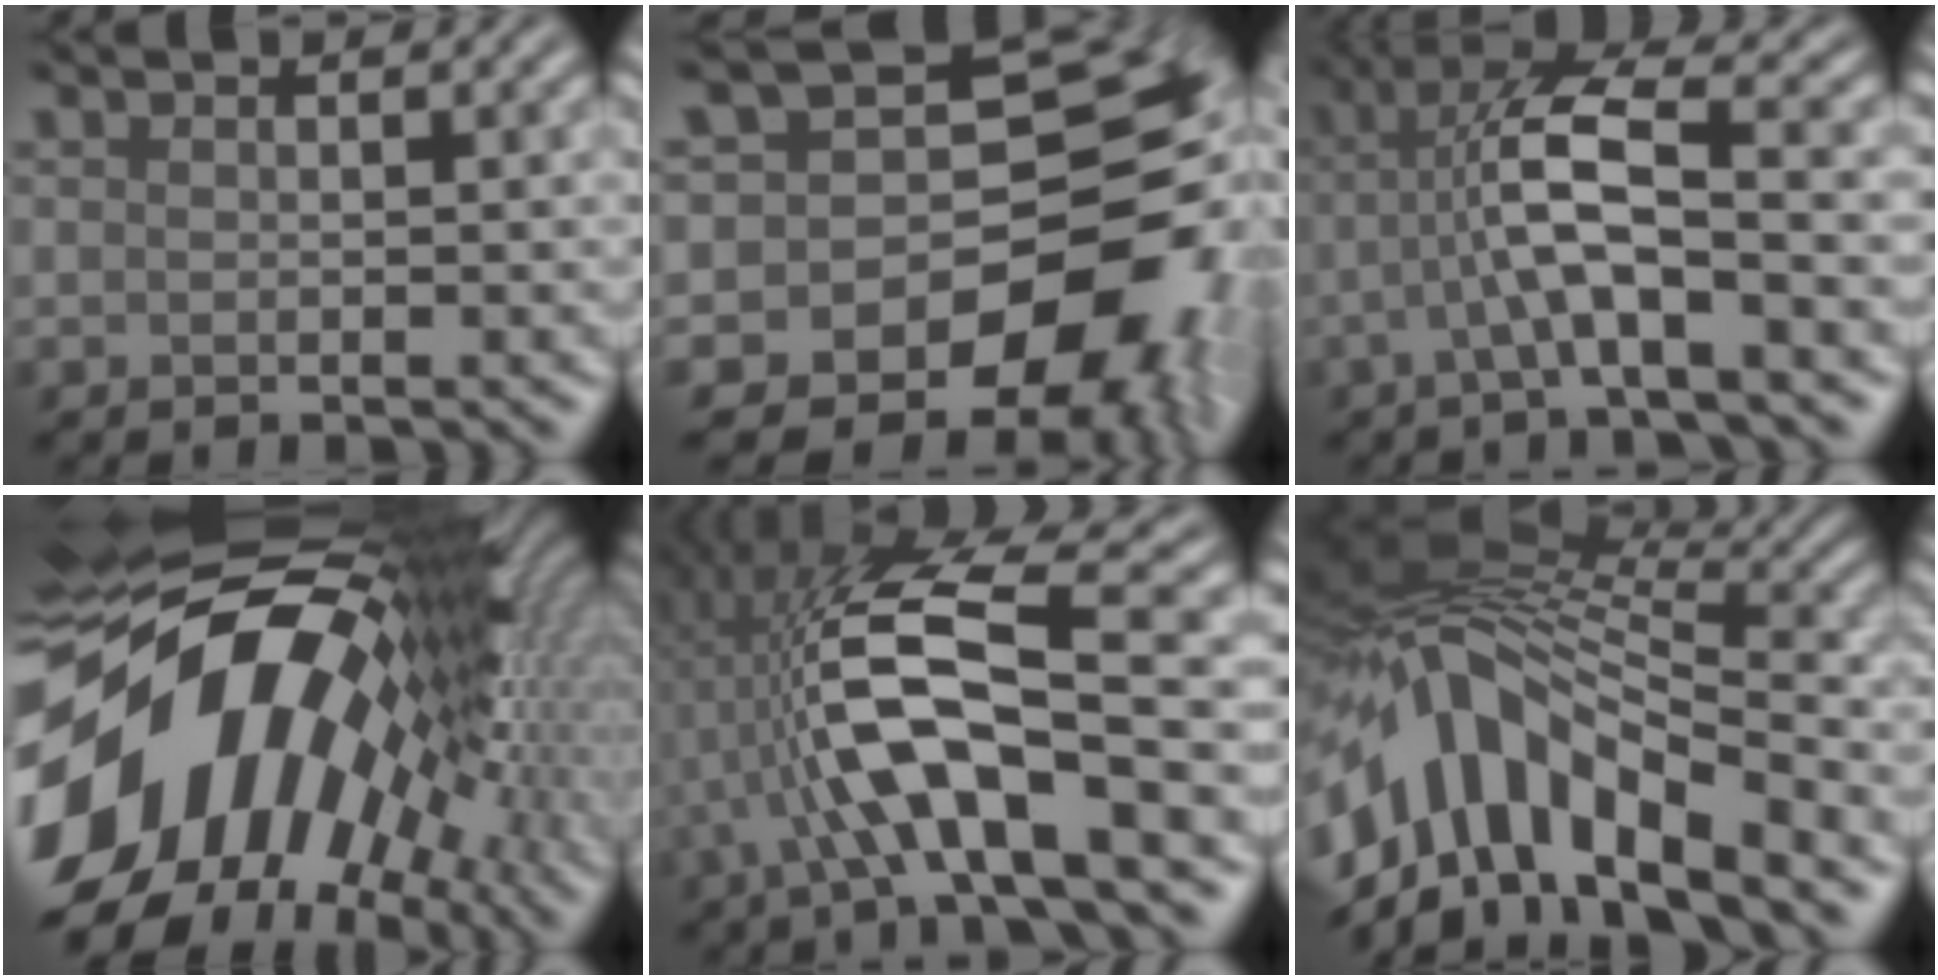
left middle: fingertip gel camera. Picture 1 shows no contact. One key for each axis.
{"total": 14.5, "fx": -3.8, "fy": 10.9, "fz": 8.8, "tx": -0.106, "ty": 0.014, "tz": -0.040}
{"total": 5.6, "fx": -1.6, "fy": 0.8, "fz": 5.3, "tx": -0.132, "ty": 0.018, "tz": -0.016}
{"total": 18.4, "fx": -1.8, "fy": 12.5, "fz": 13.4, "tx": -0.266, "ty": -0.005, "tz": -0.027}
{"total": 9.6, "fx": -1.5, "fy": 2.4, "fz": 9.2, "tx": -0.189, "ty": 0.015, "tz": -0.014}
{"total": 10.7, "fx": -4.7, "fy": 5.1, "fz": 8.1, "tx": -0.155, "ty": 0.021, "tz": -0.075}